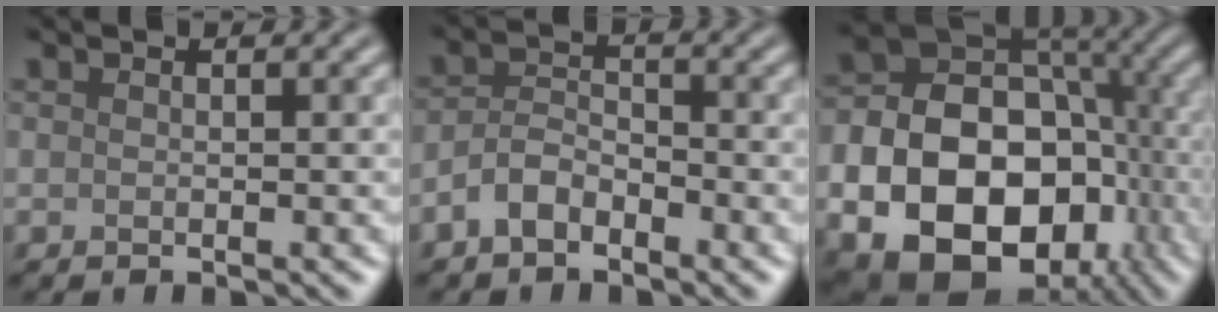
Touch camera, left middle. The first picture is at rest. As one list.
[{"total": 3.0, "force": [-1.9, 1.5, 1.7], "torque": [-0.030, 0.009, -0.044]}, {"total": 18.7, "force": [-5.7, 13.9, 11.0], "torque": [-0.176, -0.035, -0.098]}]